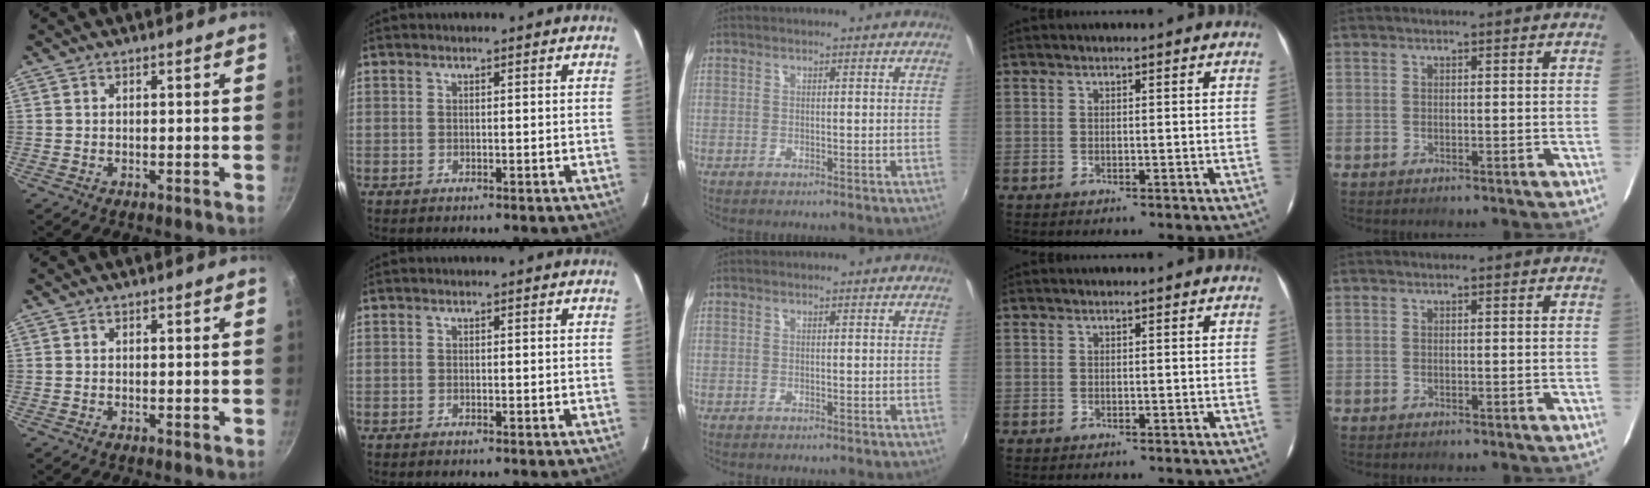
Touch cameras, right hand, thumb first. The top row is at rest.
{}